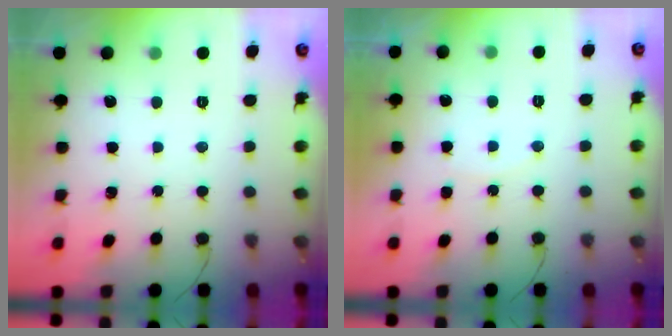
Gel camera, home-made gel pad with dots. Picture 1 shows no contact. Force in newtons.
{"total": 3.9, "press": 3.9, "slide": 0.3}